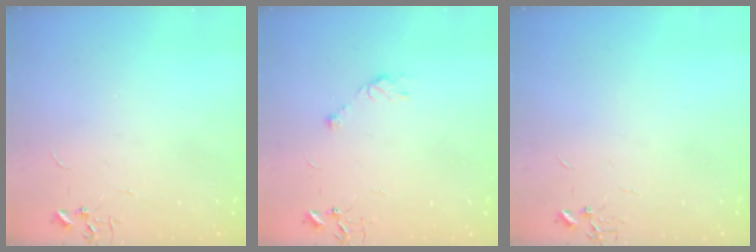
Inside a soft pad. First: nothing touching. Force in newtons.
{"total": 5.0, "press": 4.9, "slide": 0.7}
{"total": 0.0}